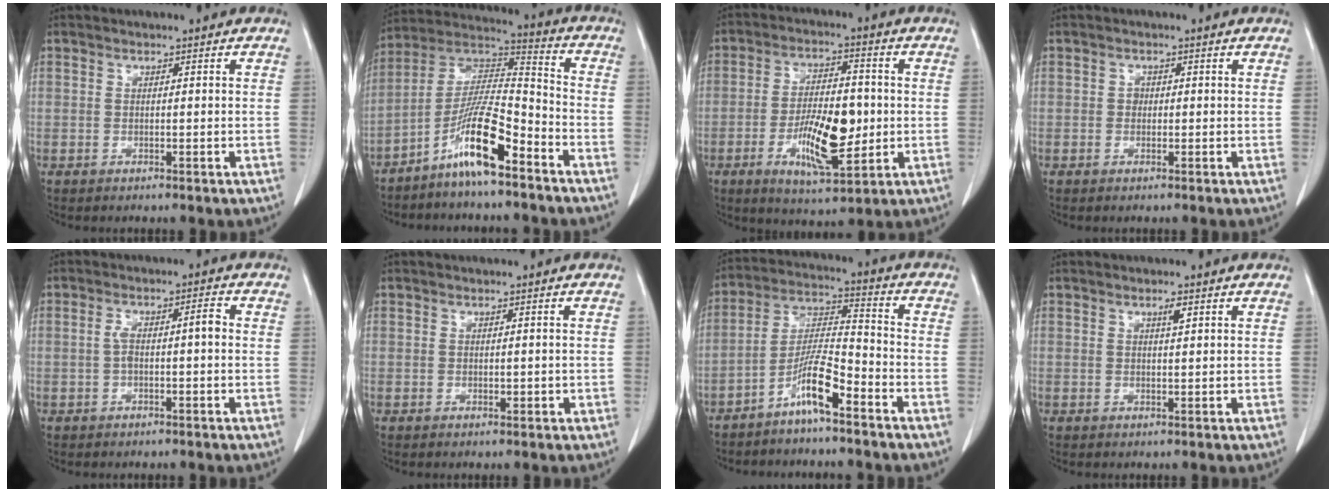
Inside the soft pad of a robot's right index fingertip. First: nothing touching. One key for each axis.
{"total": 12.2, "fx": -7.6, "fy": 1.4, "fz": 9.4, "tx": -0.183, "ty": 0.008, "tz": -0.145}
{"total": 11.6, "fx": -2.2, "fy": 3.8, "fz": 10.8, "tx": -0.194, "ty": -0.003, "tz": -0.031}
{"total": 0.9, "fx": 0.0, "fy": 0.8, "fz": 0.4, "tx": -0.003, "ty": 0.003, "tz": -0.001}
{"total": 3.9, "fx": -0.3, "fy": 0.8, "fz": 3.8, "tx": -0.071, "ty": 0.020, "tz": -0.001}
{"total": 0.8, "fx": -0.1, "fy": 0.5, "fz": 0.6, "tx": -0.008, "ty": 0.000, "tz": 0.001}
{"total": 8.0, "fx": -5.3, "fy": 0.7, "fz": 6.0, "tx": -0.126, "ty": 0.002, "tz": -0.103}
{"total": 1.2, "fx": 0.7, "fy": 0.2, "fz": 1.0, "tx": -0.019, "ty": -0.001, "tz": 0.011}